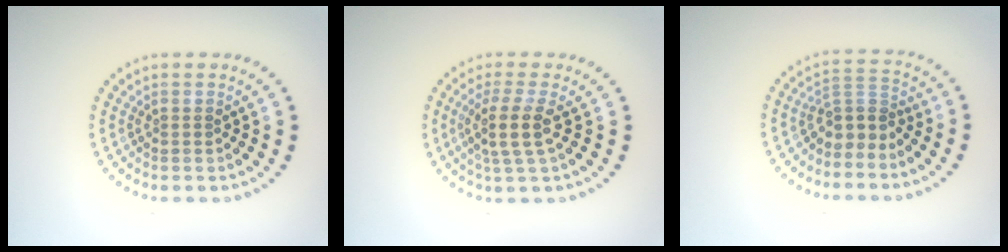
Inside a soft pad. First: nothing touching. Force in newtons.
{"total": 3.1, "press": 2.4, "slide": 2.0}
{"total": 2.9, "press": 2.1, "slide": 2.0}